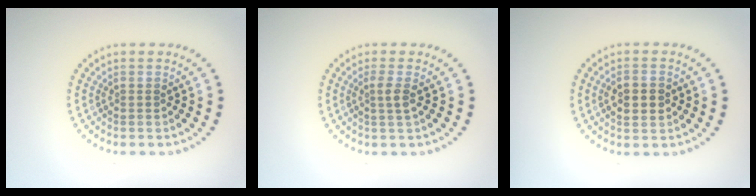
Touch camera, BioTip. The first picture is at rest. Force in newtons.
{"total": 1.4, "press": 1.1, "slide": 0.9}
{"total": 2.6, "press": 2.6, "slide": 0.2}